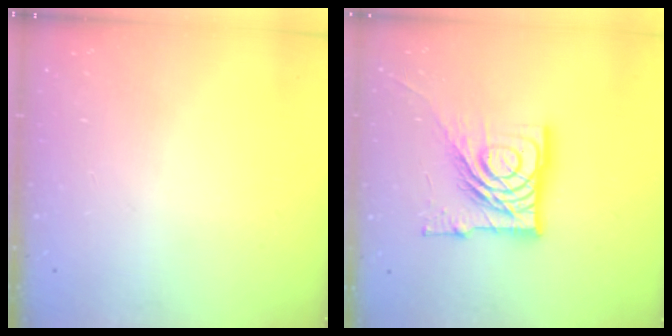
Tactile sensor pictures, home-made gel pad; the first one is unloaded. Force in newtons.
{"total": 18.2, "press": 18.1, "slide": 2.1}